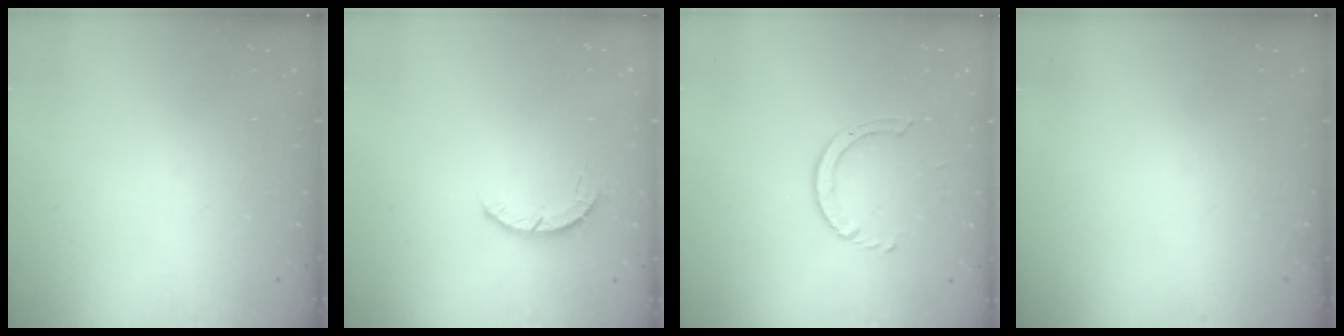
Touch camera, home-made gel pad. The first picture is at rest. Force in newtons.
{"total": 2.8, "press": 2.8, "slide": 0.4}
{"total": 4.0, "press": 3.9, "slide": 0.5}
{"total": 0.0}